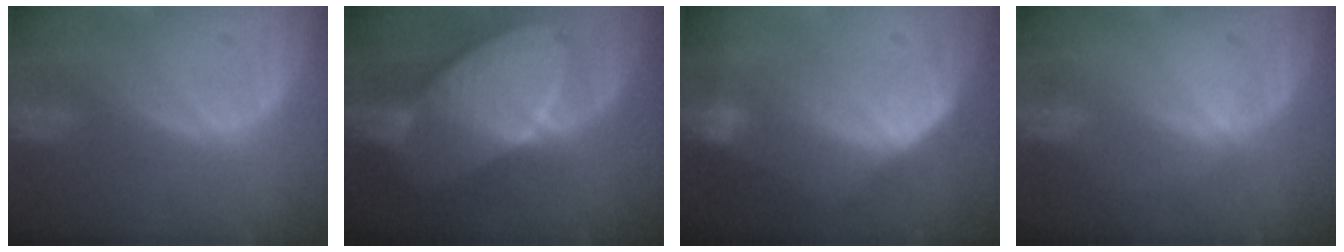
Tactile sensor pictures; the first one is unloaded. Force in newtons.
{"total": 9.8, "press": 9.8, "slide": 0.4}
{"total": 7.3, "press": 6.2, "slide": 3.7}
{"total": 0.0}